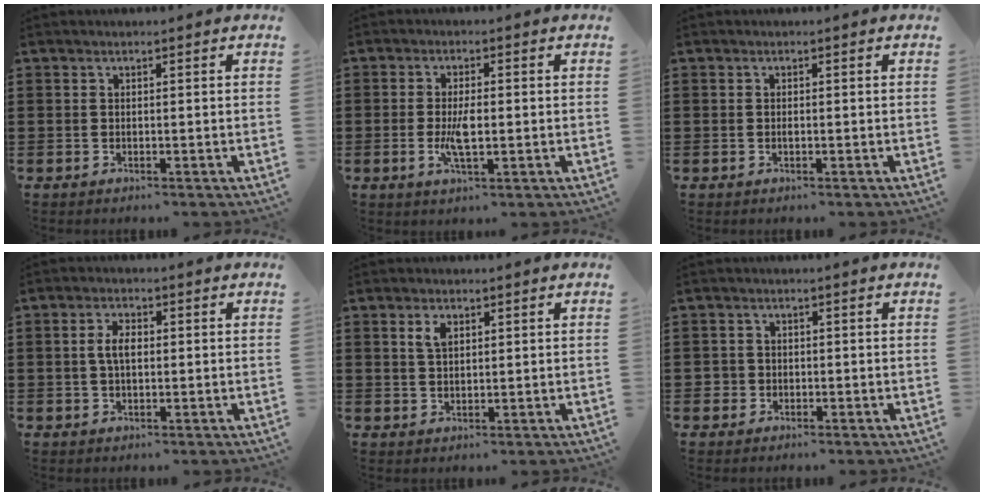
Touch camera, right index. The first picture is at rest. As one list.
[{"total": 4.6, "force": [-0.6, 1.4, 4.4], "torque": [-0.096, -0.006, -0.018]}, {"total": 0.6, "force": [-0.1, 0.2, 0.5], "torque": [-0.013, -0.003, -0.001]}, {"total": 3.4, "force": [0.3, 1.6, 2.9], "torque": [-0.066, 0.004, 0.000]}, {"total": 2.4, "force": [1.2, 1.2, 1.6], "torque": [-0.037, 0.005, 0.021]}, {"total": 1.7, "force": [-0.5, 1.6, 0.2], "torque": [-0.010, 0.004, -0.013]}]